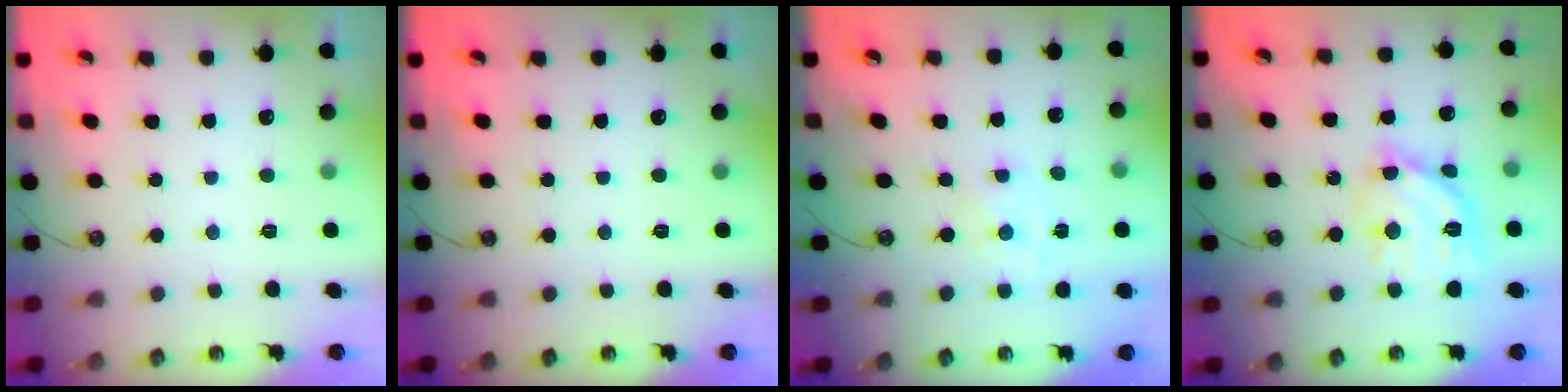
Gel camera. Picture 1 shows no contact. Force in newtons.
{"total": 0.0}
{"total": 0.6, "press": 0.6, "slide": 0.2}
{"total": 14.9, "press": 14.8, "slide": 1.2}